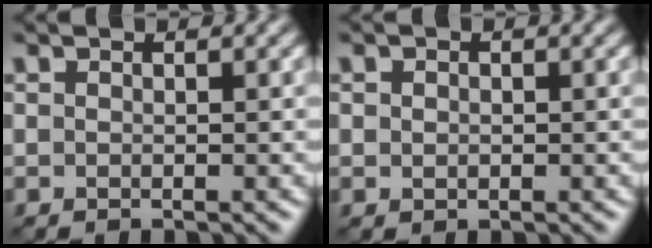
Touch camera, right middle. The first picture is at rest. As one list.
[{"total": 0.8, "force": [0.1, 0.7, 0.4], "torque": [-0.004, -0.002, 0.001]}]